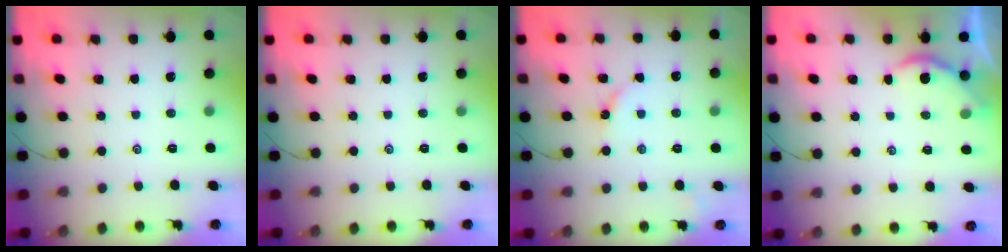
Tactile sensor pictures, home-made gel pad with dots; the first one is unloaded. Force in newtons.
{"total": 0.0}
{"total": 2.9, "press": 2.9, "slide": 0.5}
{"total": 2.2, "press": 2.2, "slide": 0.2}